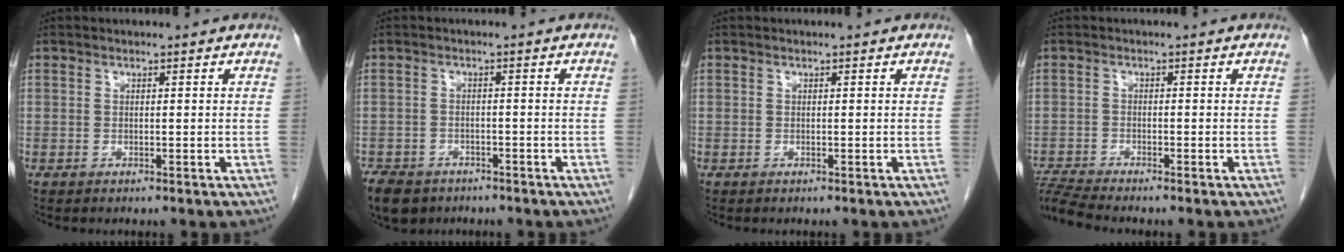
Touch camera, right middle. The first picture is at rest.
{"total": 7.5, "force": [-5.4, 4.6, 2.3], "torque": [-0.051, -0.003, -0.084]}
{"total": 0.0}
{"total": 4.0, "force": [-3.8, -1.3, 0.6], "torque": [-0.023, -0.015, -0.073]}